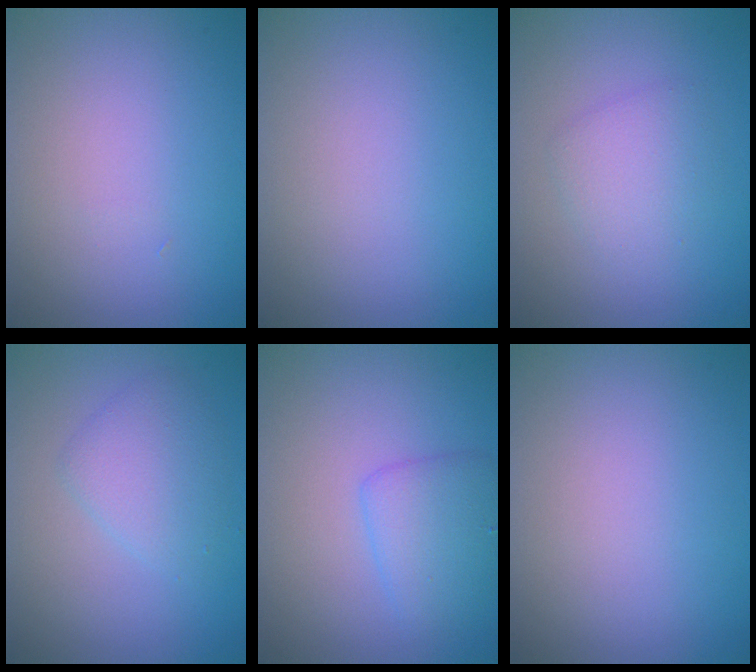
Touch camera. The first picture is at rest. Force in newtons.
{"total": 0.0}
{"total": 2.4, "press": 2.4, "slide": 0.3}
{"total": 2.8, "press": 2.8, "slide": 0.1}
{"total": 2.9, "press": 2.9, "slide": 0.0}
{"total": 0.0}